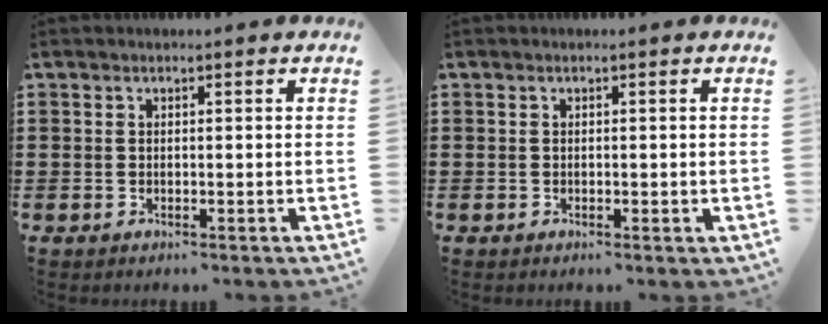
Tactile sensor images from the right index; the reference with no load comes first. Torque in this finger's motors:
{"motor_torque": [0.25, -0.24, 0.09, 0.00]}